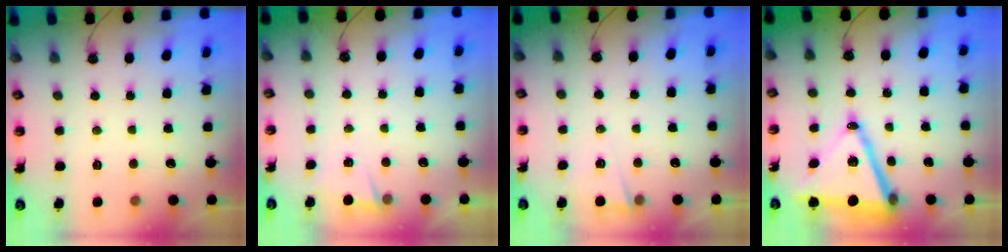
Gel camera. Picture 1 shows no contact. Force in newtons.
{"total": 1.5, "press": 1.3, "slide": 0.8}
{"total": 2.9, "press": 2.7, "slide": 1.1}
{"total": 16.6, "press": 16.2, "slide": 3.7}